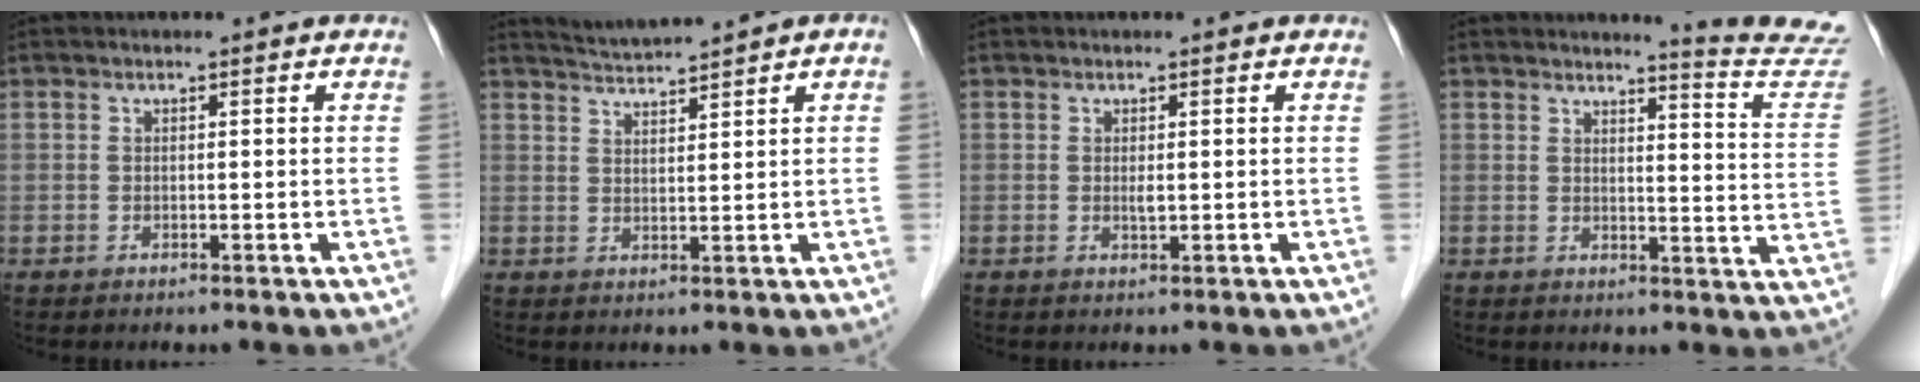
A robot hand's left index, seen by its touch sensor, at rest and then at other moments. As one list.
[{"total": 3.6, "force": [3.4, -1.0, 0.7], "torque": [-0.017, 0.008, 0.067]}, {"total": 0.7, "force": [0.2, 0.2, 0.7], "torque": [-0.017, -0.003, 0.004]}, {"total": 10.9, "force": [10.8, -1.4, 0.7], "torque": [-0.010, -0.096, 0.106]}]